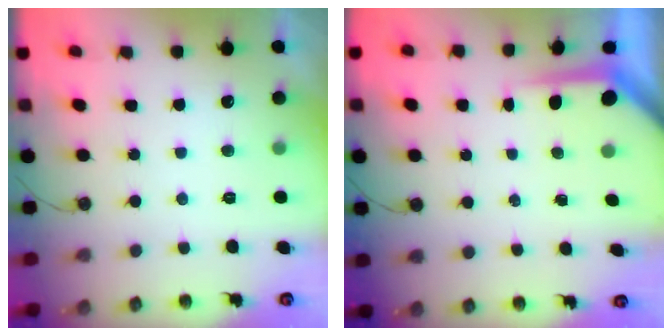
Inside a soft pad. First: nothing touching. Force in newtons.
{"total": 4.6, "press": 4.6, "slide": 0.3}